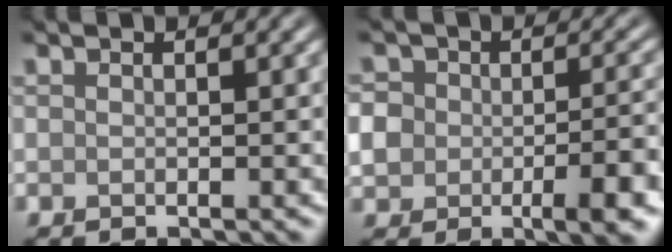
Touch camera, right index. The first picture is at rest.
{"total": 6.5, "force": [-2.3, 4.0, 4.7], "torque": [-0.069, -0.002, -0.044]}